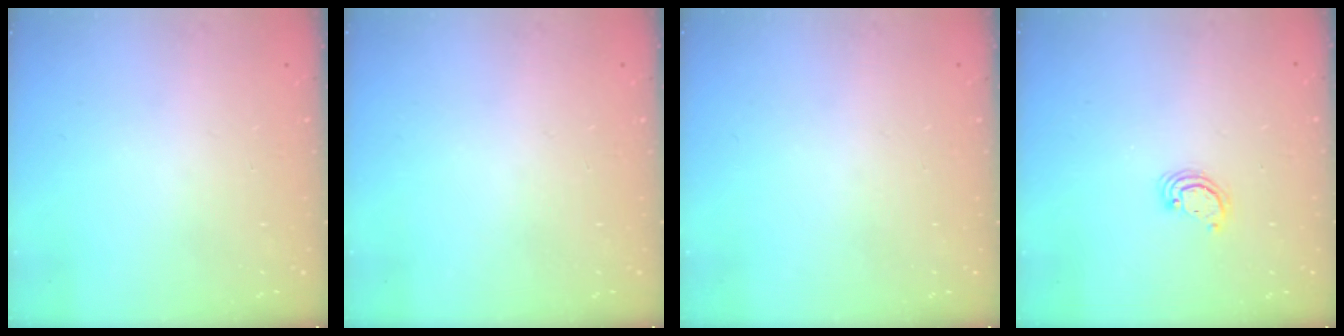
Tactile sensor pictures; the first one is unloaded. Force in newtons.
{"total": 0.0}
{"total": 0.0}
{"total": 3.0, "press": 2.9, "slide": 0.3}